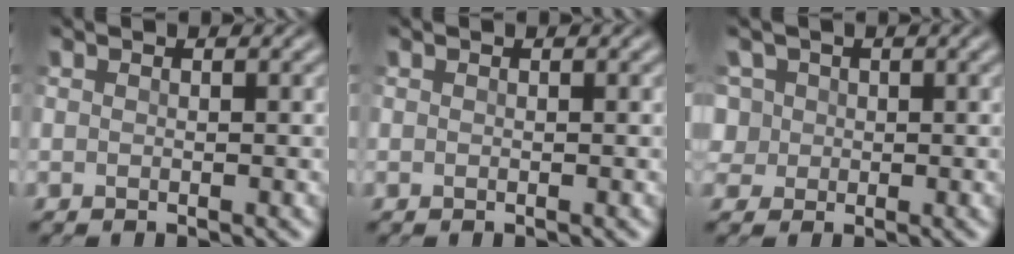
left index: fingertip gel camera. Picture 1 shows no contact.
{"total": 0.0}
{"total": 5.2, "force": [1.6, 4.4, 2.2], "torque": [-0.050, 0.026, 0.011]}